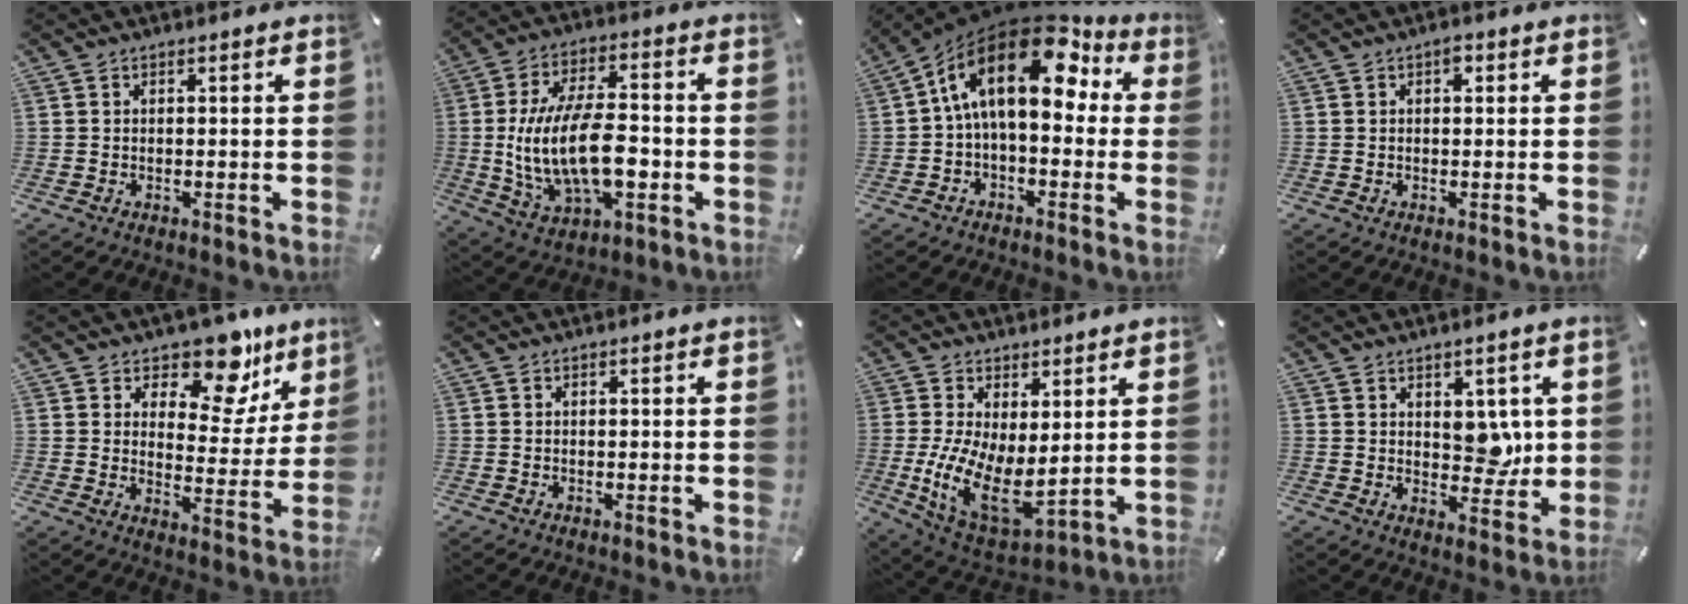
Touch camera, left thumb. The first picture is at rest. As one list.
[{"total": 19.1, "force": [-2.5, 10.1, 16.0], "torque": [-0.322, 0.001, -0.041]}, {"total": 18.3, "force": [4.5, 10.5, 14.4], "torque": [-0.268, -0.019, 0.074]}, {"total": 1.5, "force": [0.4, 1.0, 1.0], "torque": [-0.014, 0.003, 0.004]}, {"total": 13.1, "force": [10.0, 6.3, 5.6], "torque": [-0.073, -0.082, 0.174]}, {"total": 0.0}, {"total": 12.5, "force": [0.6, 6.4, 10.7], "torque": [-0.203, -0.034, 0.019]}, {"total": 6.6, "force": [2.2, 4.9, 3.8], "torque": [-0.035, -0.010, 0.036]}]